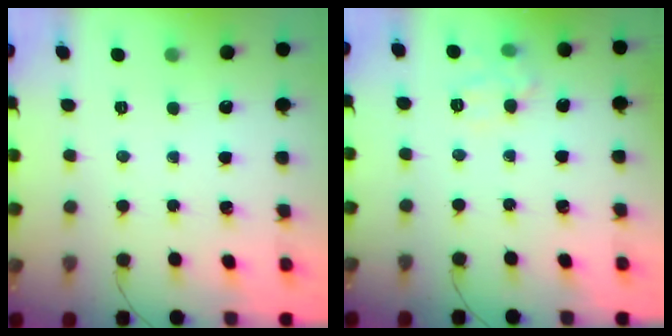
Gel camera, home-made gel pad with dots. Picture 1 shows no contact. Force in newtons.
{"total": 8.6, "press": 8.6, "slide": 1.0}